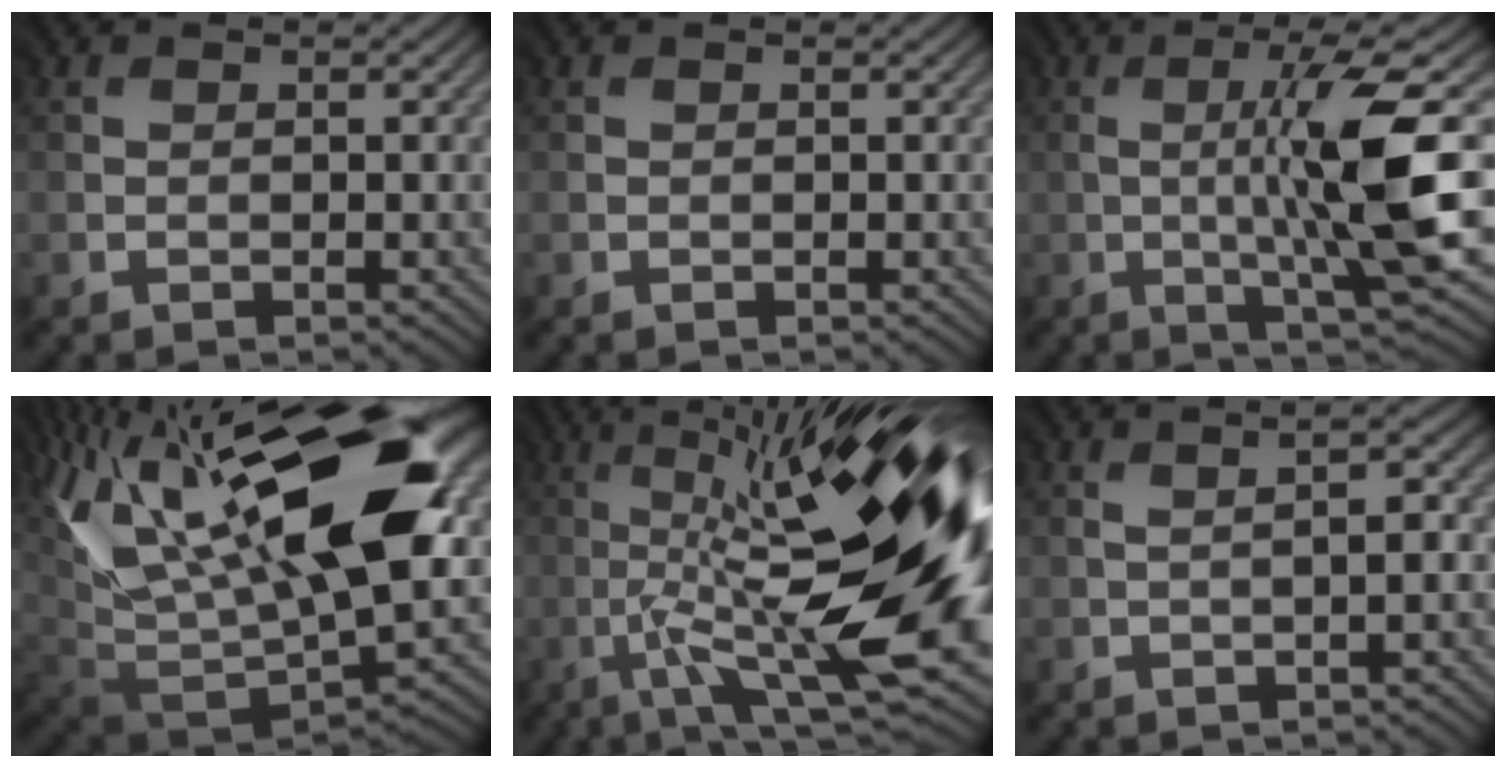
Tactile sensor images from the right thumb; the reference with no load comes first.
{"total": 0.0}
{"total": 10.8, "force": [-0.7, 1.0, 10.8], "torque": [-0.165, 0.016, -0.008]}
{"total": 20.0, "force": [7.9, 9.4, 15.8], "torque": [-0.305, -0.004, 0.164]}
{"total": 19.8, "force": [-1.8, 5.1, 19.1], "torque": [-0.286, 0.002, -0.025]}
{"total": 2.2, "force": [-0.1, 0.1, 2.2], "torque": [-0.032, 0.004, 0.004]}